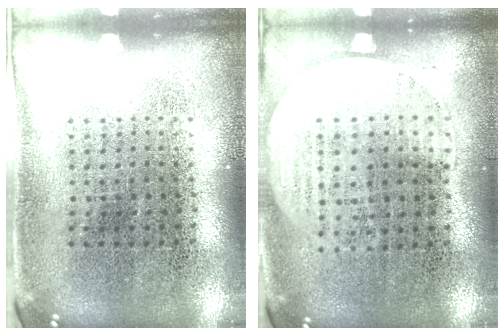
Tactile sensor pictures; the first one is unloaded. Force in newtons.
{"total": 0.6, "press": 0.4, "slide": 0.5}